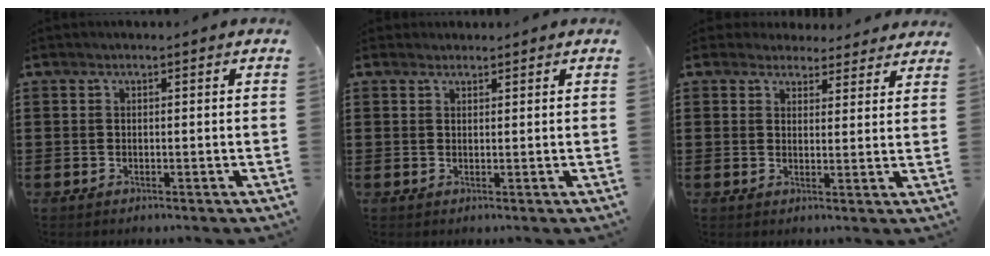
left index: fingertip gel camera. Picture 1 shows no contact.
{"total": 1.2, "force": [1.1, 0.5, 0.0], "torque": [-0.002, 0.002, 0.023]}
{"total": 3.7, "force": [3.4, 1.4, 0.3], "torque": [-0.018, -0.001, 0.065]}